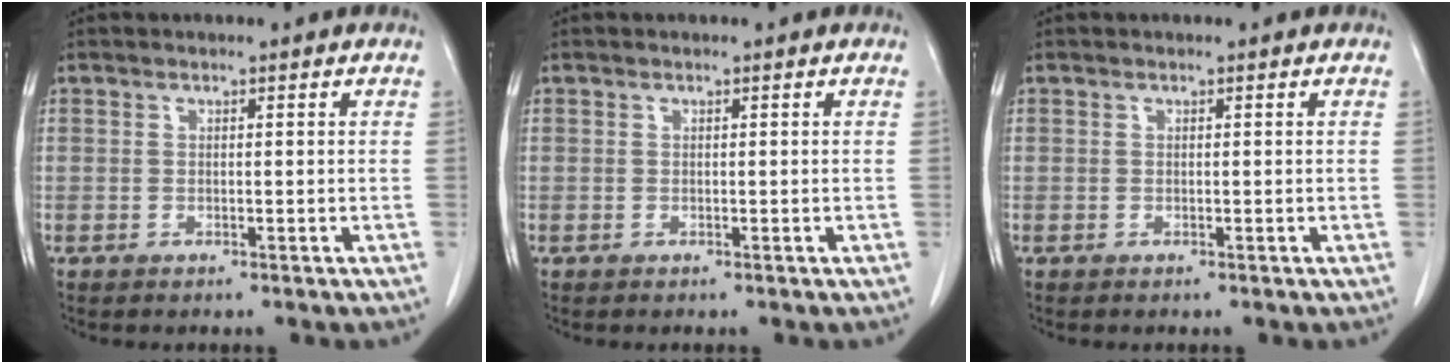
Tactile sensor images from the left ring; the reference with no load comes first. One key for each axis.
{"total": 0.0}
{"total": 0.0}